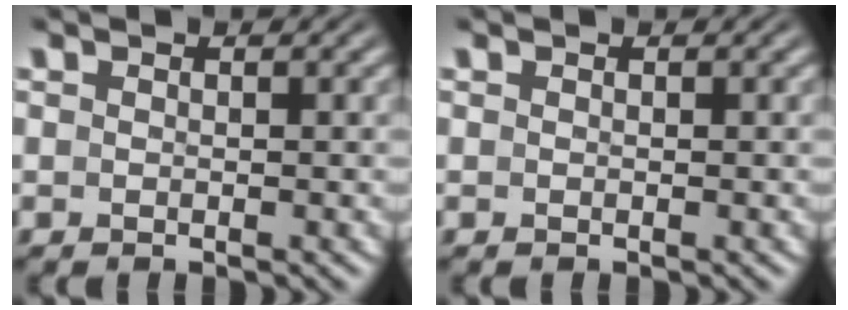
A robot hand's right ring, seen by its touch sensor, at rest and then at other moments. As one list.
[{"total": 0.0}]